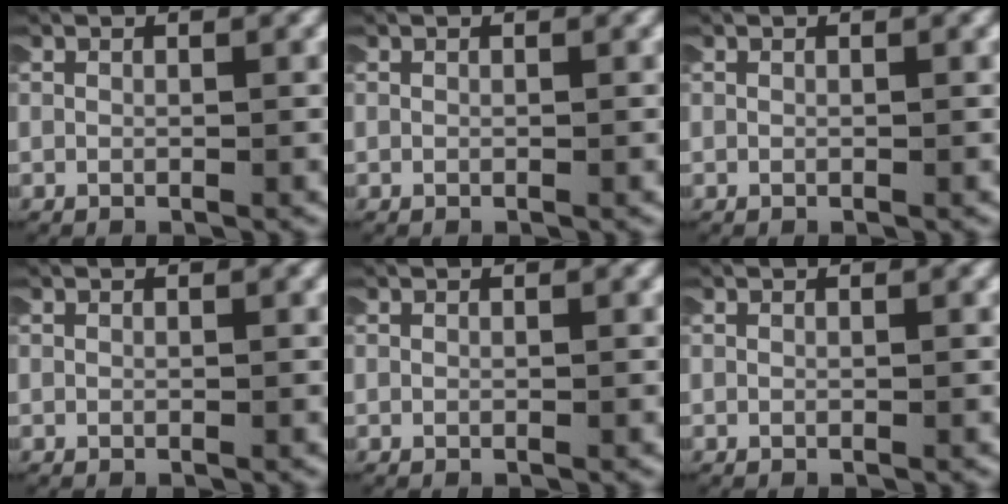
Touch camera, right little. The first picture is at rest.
{"total": 0.0}
{"total": 0.0}
{"total": 0.0}
{"total": 0.0}
{"total": 0.0}